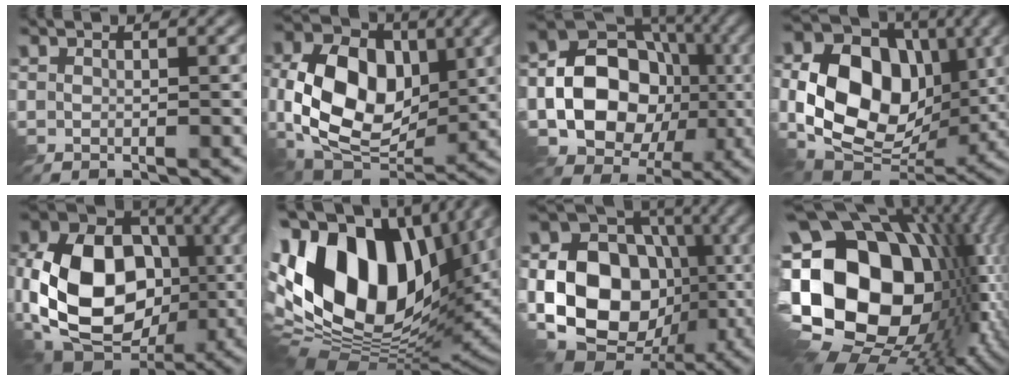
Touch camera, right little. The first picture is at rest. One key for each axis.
{"total": 12.3, "fx": -0.2, "fy": 8.5, "fz": 8.9, "tx": -0.169, "ty": 0.000, "tz": -0.013}
{"total": 15.2, "fx": -3.1, "fy": 12.5, "fz": 8.0, "tx": -0.125, "ty": -0.003, "tz": -0.073}
{"total": 15.3, "fx": 0.7, "fy": 11.5, "fz": 10.0, "tx": -0.175, "ty": -0.001, "tz": 0.015}
{"total": 13.5, "fx": -2.5, "fy": 9.6, "fz": 9.2, "tx": -0.182, "ty": -0.015, "tz": -0.055}
{"total": 19.4, "fx": 2.7, "fy": 11.9, "fz": 15.1, "tx": -0.315, "ty": 0.005, "tz": 0.046}
{"total": 17.6, "fx": -2.0, "fy": 14.2, "fz": 10.2, "tx": -0.190, "ty": 0.006, "tz": -0.060}
{"total": 22.1, "fx": -2.7, "fy": 15.7, "fz": 15.3, "tx": -0.294, "ty": 0.015, "tz": -0.069}